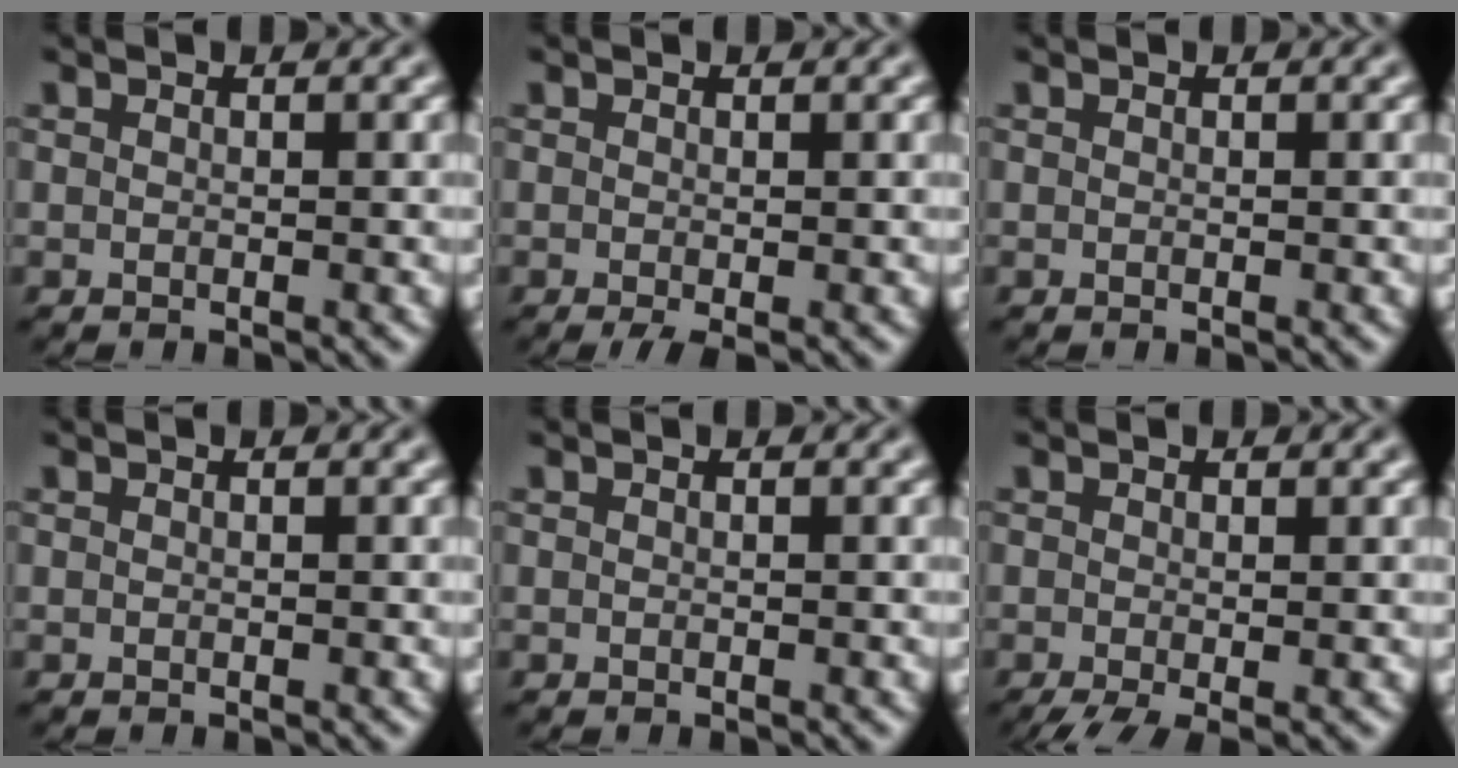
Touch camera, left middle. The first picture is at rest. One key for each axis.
{"total": 1.3, "fx": -0.5, "fy": 0.2, "fz": 1.2, "tx": -0.023, "ty": -0.009, "tz": -0.008}
{"total": 0.0}
{"total": 0.0}
{"total": 0.0}
{"total": 2.9, "fx": -1.3, "fy": 0.7, "fz": 2.5, "tx": -0.046, "ty": -0.012, "tz": -0.022}